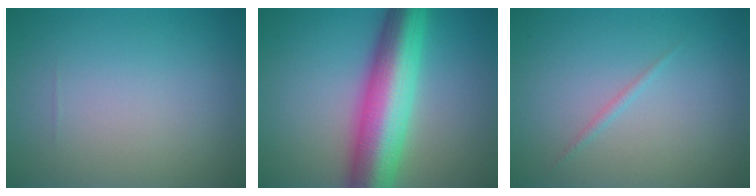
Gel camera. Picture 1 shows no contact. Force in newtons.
{"total": 10.4, "press": 10.4, "slide": 0.2}
{"total": 0.6, "press": 0.6, "slide": 0.1}